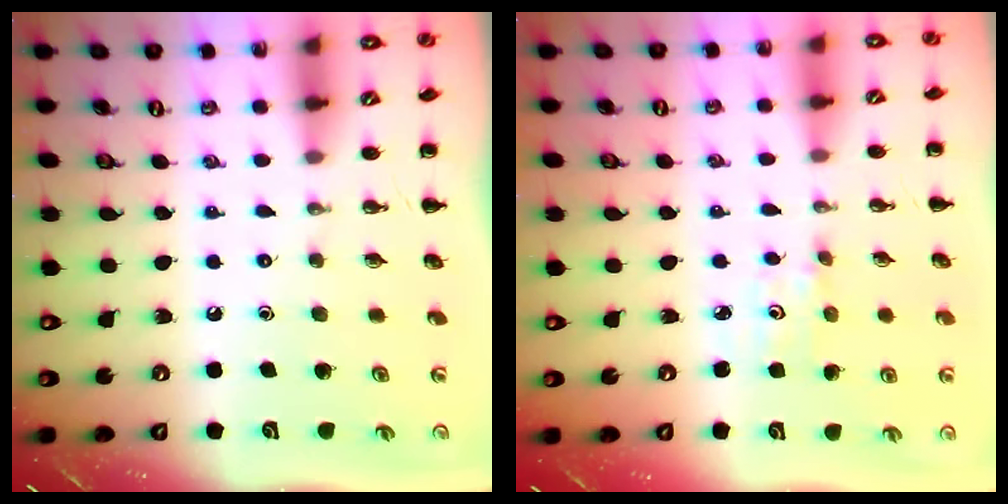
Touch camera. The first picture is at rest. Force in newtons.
{"total": 2.6, "press": 2.5, "slide": 0.8}